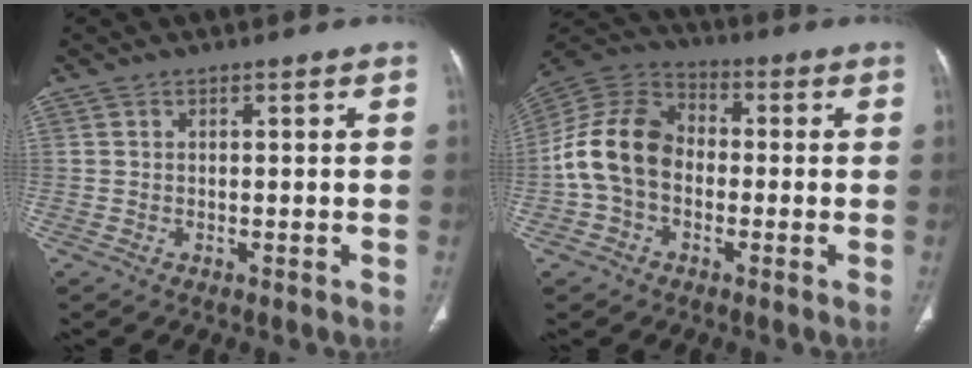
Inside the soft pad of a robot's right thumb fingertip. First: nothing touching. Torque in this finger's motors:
{"motor_torque": [1.61, 2.95, 1.11, -0.92, 0.20]}